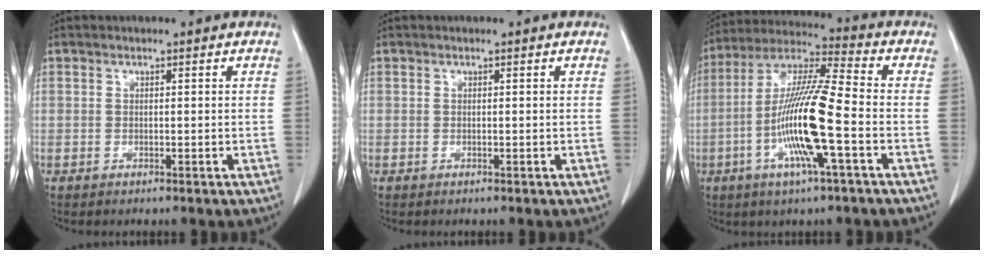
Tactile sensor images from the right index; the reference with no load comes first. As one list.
[{"total": 0.0}, {"total": 15.0, "force": [-3.9, 0.4, 14.5], "torque": [-0.288, -0.004, -0.081]}]